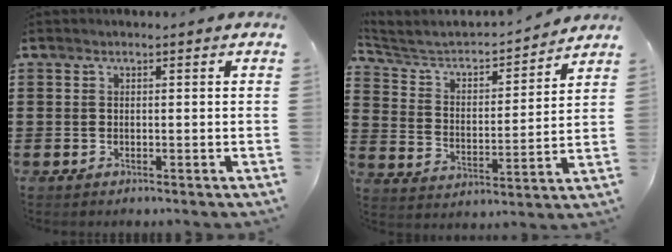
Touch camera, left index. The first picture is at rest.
{"total": 4.2, "force": [3.6, 1.5, 1.6], "torque": [-0.055, -0.028, 0.052]}